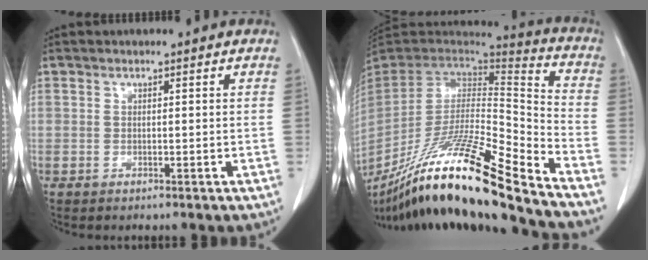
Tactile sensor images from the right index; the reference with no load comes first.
{"total": 26.4, "force": [-20.0, -0.1, 17.2], "torque": [-0.291, -0.046, -0.361]}